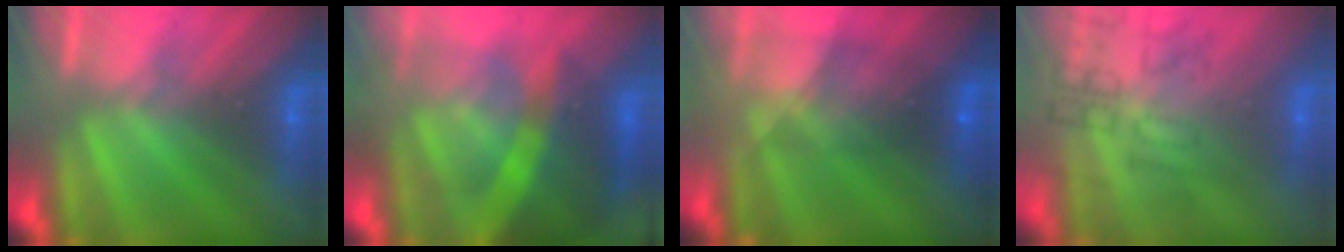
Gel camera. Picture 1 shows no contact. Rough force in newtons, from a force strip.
{"total": 9.1}
{"total": 6.9}
{"total": 4.6}